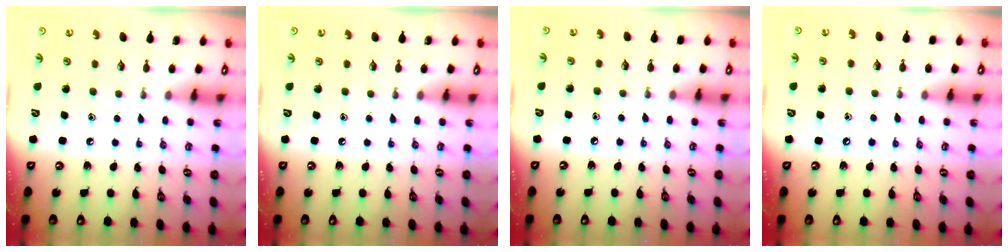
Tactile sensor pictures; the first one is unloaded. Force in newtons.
{"total": 0.0}
{"total": 2.3, "press": 2.3, "slide": 0.4}
{"total": 3.7, "press": 3.7, "slide": 0.5}